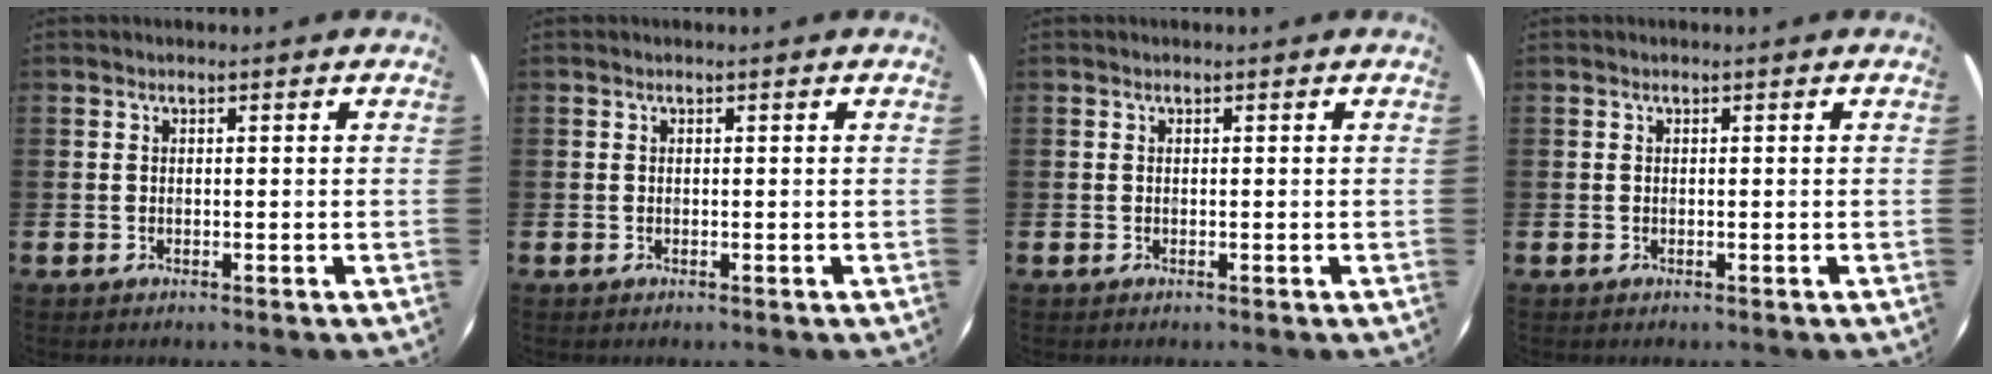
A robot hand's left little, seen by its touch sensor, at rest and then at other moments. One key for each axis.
{"total": 0.0}
{"total": 0.0}
{"total": 0.0}